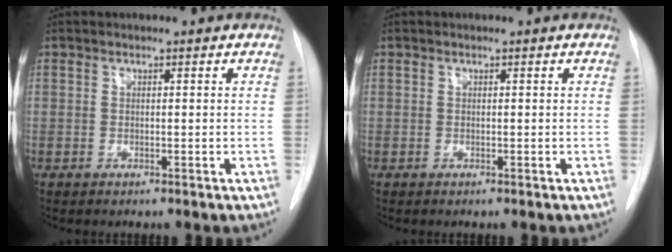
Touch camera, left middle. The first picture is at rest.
{"total": 0.0}